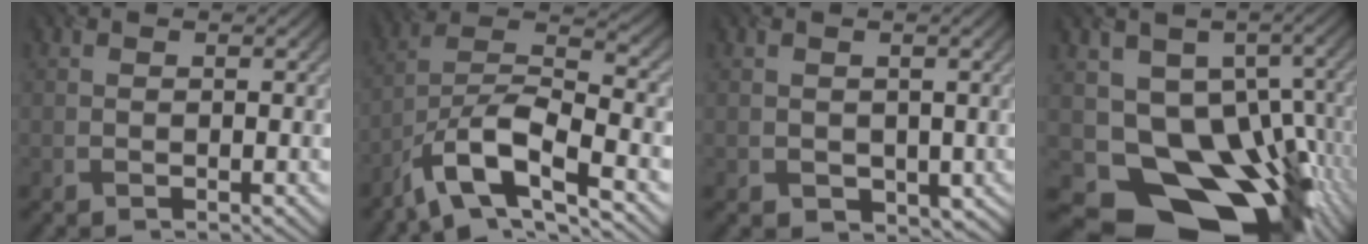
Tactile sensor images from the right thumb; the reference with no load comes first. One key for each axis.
{"total": 11.4, "fx": -7.4, "fy": 3.6, "fz": 7.8, "tx": -0.144, "ty": 0.002, "tz": -0.148}
{"total": 2.5, "fx": -0.2, "fy": 2.3, "fz": 1.1, "tx": -0.029, "ty": -0.015, "tz": -0.003}
{"total": 16.7, "fx": -5.9, "fy": 11.6, "fz": 10.5, "tx": -0.147, "ty": -0.027, "tz": -0.075}